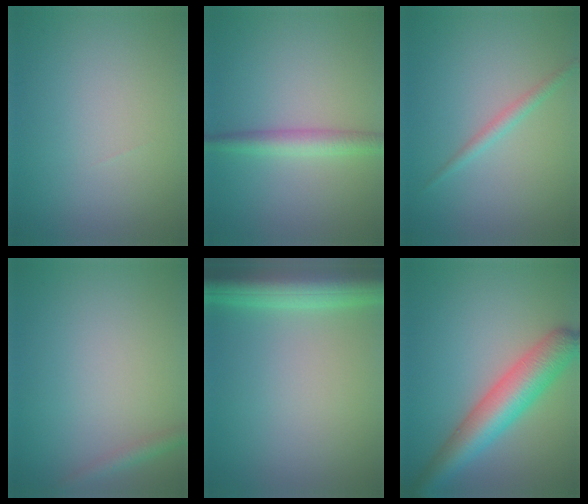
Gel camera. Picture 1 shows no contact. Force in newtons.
{"total": 2.6, "press": 2.6, "slide": 0.1}
{"total": 1.4, "press": 1.4, "slide": 0.0}
{"total": 1.4, "press": 1.4, "slide": 0.1}
{"total": 6.9, "press": 6.9, "slide": 0.4}
{"total": 7.0, "press": 7.0, "slide": 0.3}